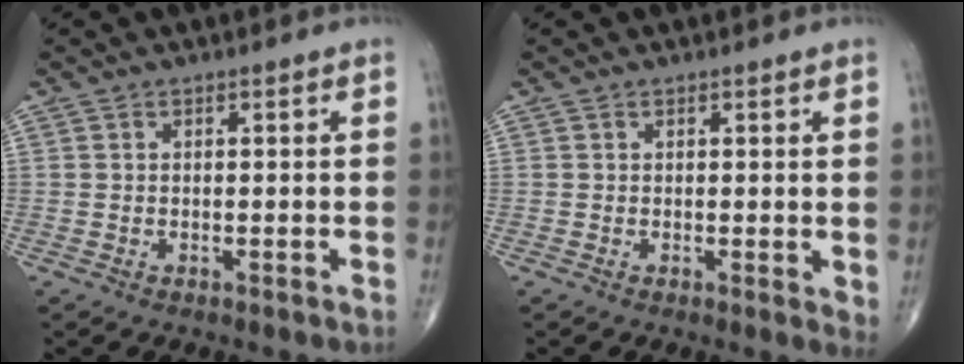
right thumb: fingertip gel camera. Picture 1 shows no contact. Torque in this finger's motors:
{"motor_torque": [-0.38, -0.07, -0.20, -0.15, -0.02]}